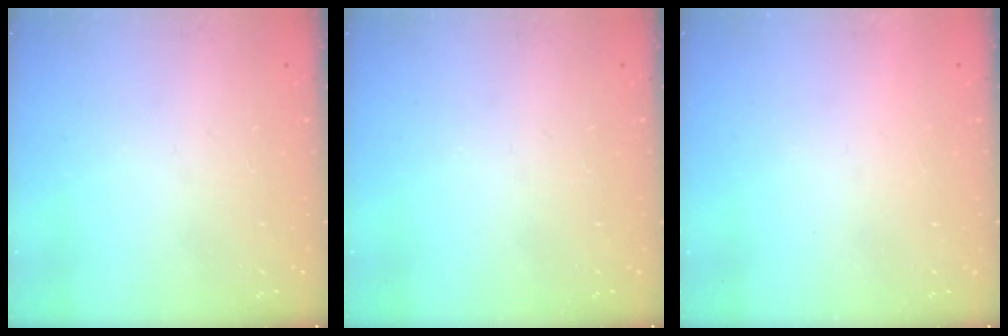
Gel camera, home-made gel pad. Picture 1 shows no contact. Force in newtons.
{"total": 0.0}
{"total": 1.5, "press": 1.5, "slide": 0.1}